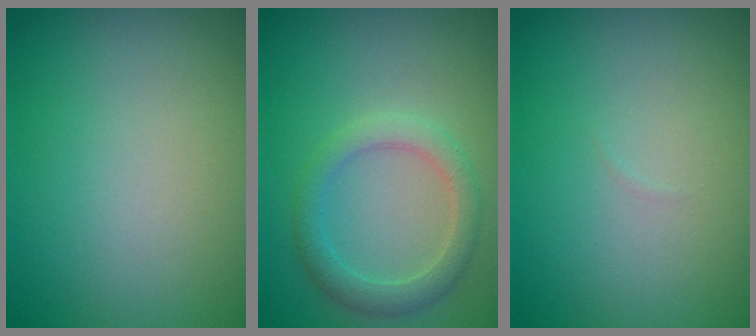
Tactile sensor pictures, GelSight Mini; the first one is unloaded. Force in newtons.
{"total": 2.7, "press": 2.7, "slide": 0.1}
{"total": 0.0}